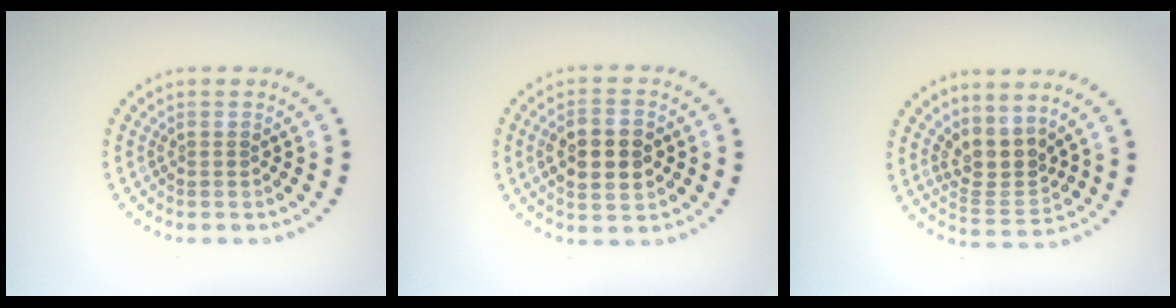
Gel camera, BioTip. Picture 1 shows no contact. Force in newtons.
{"total": 5.3, "press": 5.3, "slide": 0.2}
{"total": 3.1, "press": 2.4, "slide": 2.0}